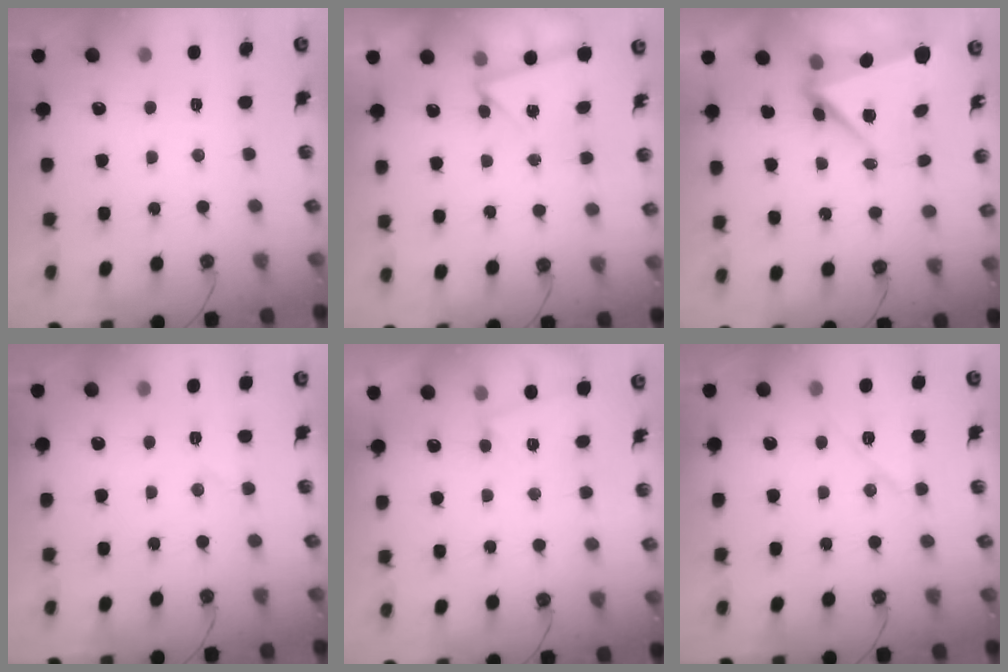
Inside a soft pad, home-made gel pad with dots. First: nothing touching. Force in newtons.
{"total": 5.5, "press": 2.5, "slide": 5.0}
{"total": 6.8, "press": 6.6, "slide": 1.3}
{"total": 5.3, "press": 4.6, "slide": 2.6}
{"total": 1.9, "press": 1.7, "slide": 0.7}
{"total": 9.2, "press": 9.2, "slide": 0.7}